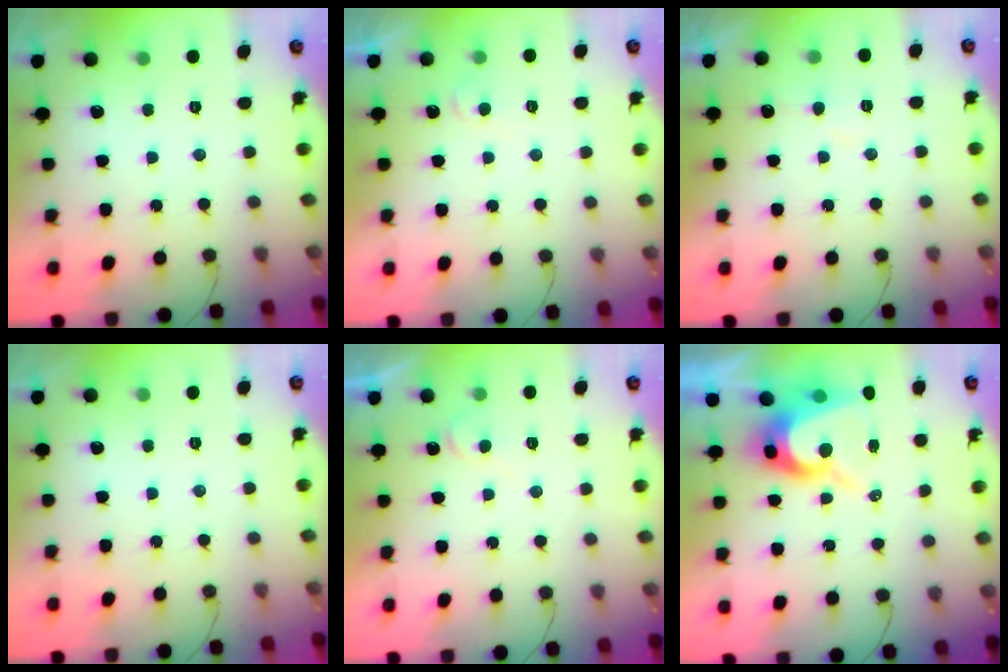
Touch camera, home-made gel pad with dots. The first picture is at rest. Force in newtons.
{"total": 4.4, "press": 4.4, "slide": 0.5}
{"total": 5.5, "press": 5.5, "slide": 0.3}
{"total": 0.0}
{"total": 4.4, "press": 4.4, "slide": 0.4}
{"total": 9.6, "press": 9.6, "slide": 0.7}